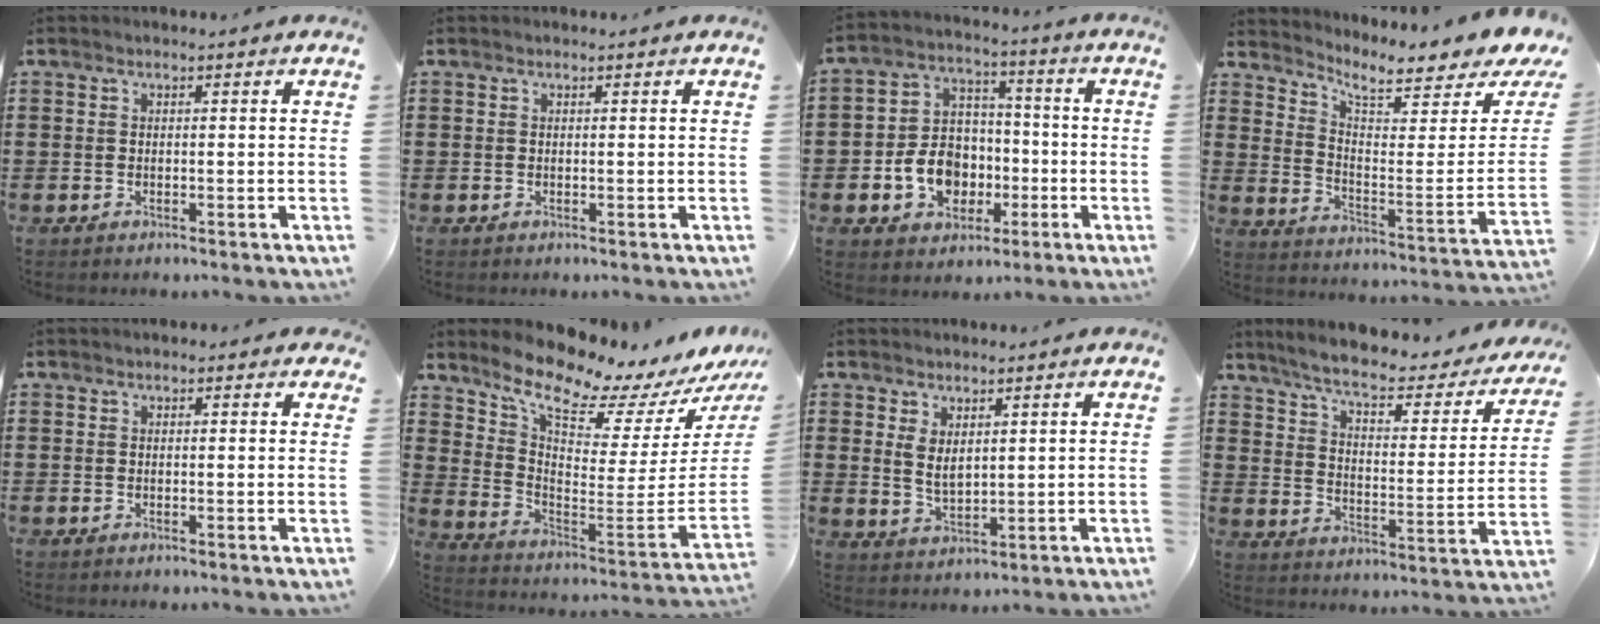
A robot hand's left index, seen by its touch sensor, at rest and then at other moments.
{"total": 0.0}
{"total": 9.3, "force": [-2.6, 7.8, 4.4], "torque": [-0.109, 0.021, -0.047]}
{"total": 6.2, "force": [5.2, 0.9, 3.1], "torque": [-0.074, -0.048, 0.081]}
{"total": 0.8, "force": [0.5, 0.5, 0.4], "torque": [-0.008, 0.006, 0.009]}
{"total": 9.5, "force": [8.7, 0.9, 3.9], "torque": [-0.098, -0.090, 0.143]}
{"total": 3.4, "force": [1.9, 1.8, 2.2], "torque": [-0.039, 0.001, 0.034]}
{"total": 6.6, "force": [5.0, 1.0, 4.2], "torque": [-0.092, -0.031, 0.078]}